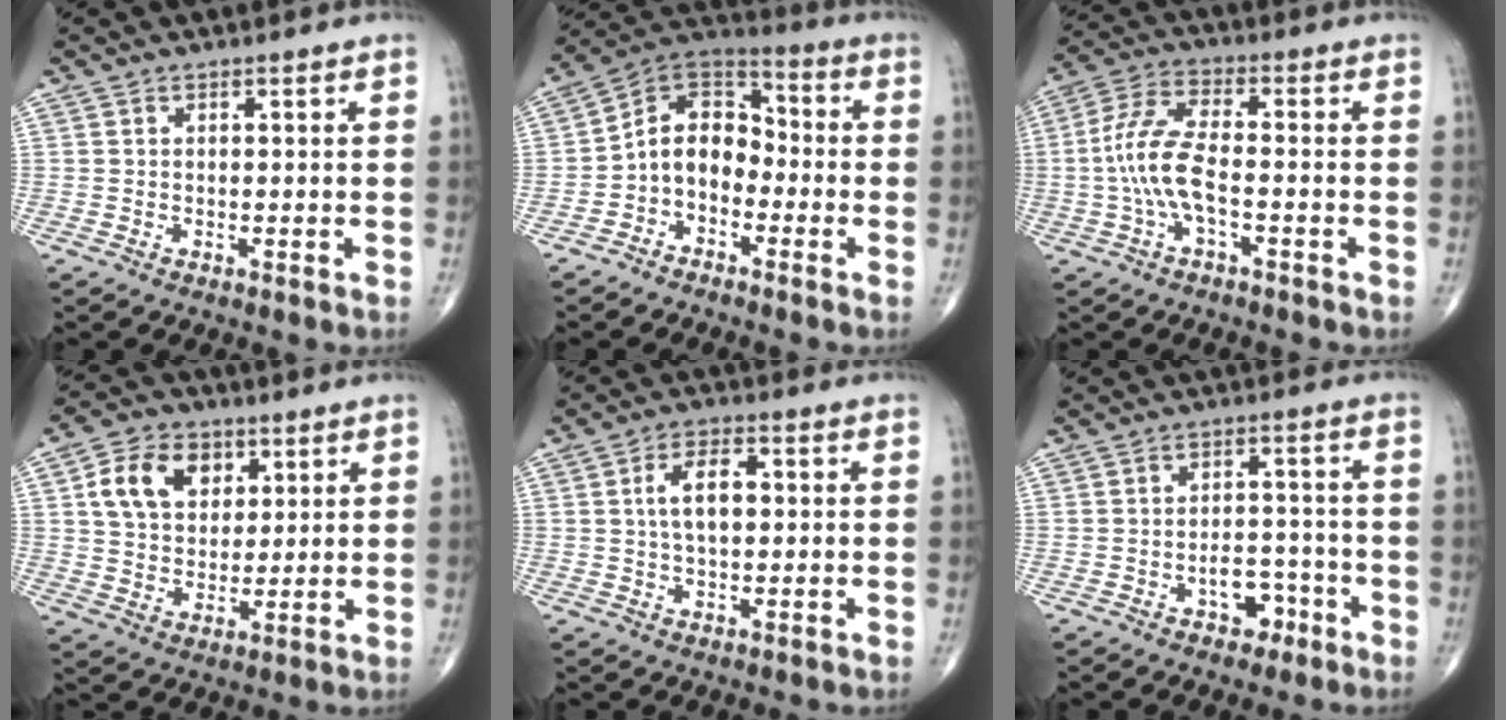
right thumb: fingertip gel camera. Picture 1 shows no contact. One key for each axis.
{"total": 10.2, "fx": -2.9, "fy": 7.6, "fz": 6.2, "tx": -0.080, "ty": 0.060, "tz": -0.071}
{"total": 9.5, "fx": -1.8, "fy": 3.7, "fz": 8.6, "tx": -0.195, "ty": 0.032, "tz": -0.040}
{"total": 11.8, "fx": 4.2, "fy": 8.6, "fz": 6.8, "tx": -0.088, "ty": -0.007, "tz": 0.074}
{"total": 6.8, "fx": 0.8, "fy": 3.7, "fz": 5.7, "tx": -0.099, "ty": 0.012, "tz": 0.010}
{"total": 5.6, "fx": -2.9, "fy": 3.5, "fz": 3.2, "tx": -0.018, "ty": 0.032, "tz": -0.043}